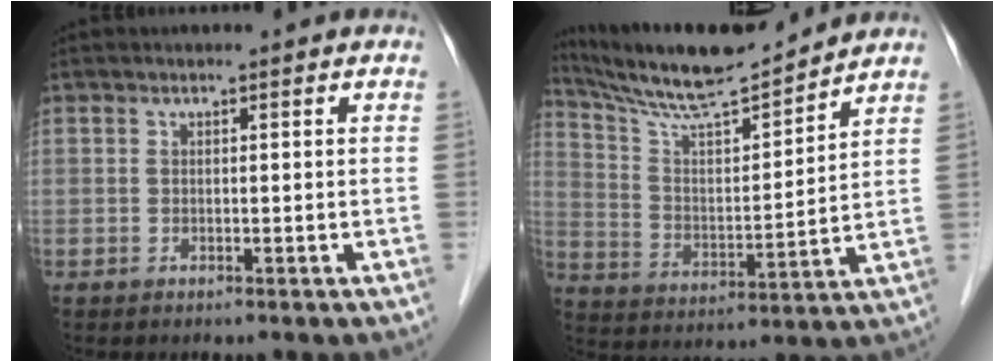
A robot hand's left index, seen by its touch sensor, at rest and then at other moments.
{"total": 14.8, "force": [13.7, 0.6, 5.6], "torque": [-0.110, 0.007, 0.245]}